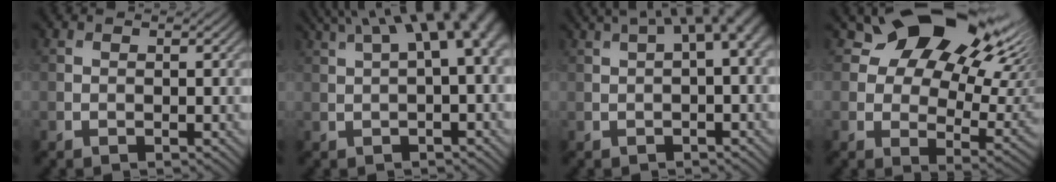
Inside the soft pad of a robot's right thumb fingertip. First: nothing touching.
{"total": 9.9, "force": [3.5, 3.1, 8.7], "torque": [-0.118, 0.026, 0.061]}
{"total": 6.7, "force": [1.9, 2.0, 6.1], "torque": [-0.081, 0.014, 0.037]}
{"total": 17.8, "force": [10.1, 10.0, 10.7], "torque": [-0.176, 0.019, 0.170]}